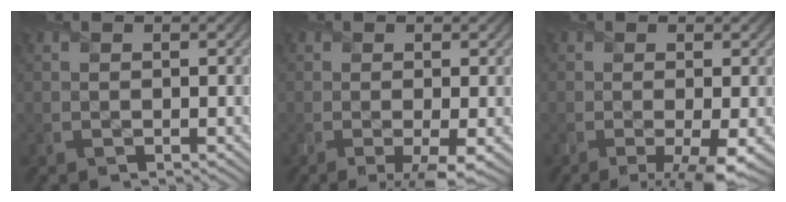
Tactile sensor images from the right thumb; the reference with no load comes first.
{"total": 3.2, "force": [-0.9, 0.6, 3.0], "torque": [-0.056, -0.009, -0.018]}
{"total": 4.7, "force": [-1.5, 1.1, 4.3], "torque": [-0.068, -0.014, -0.024]}